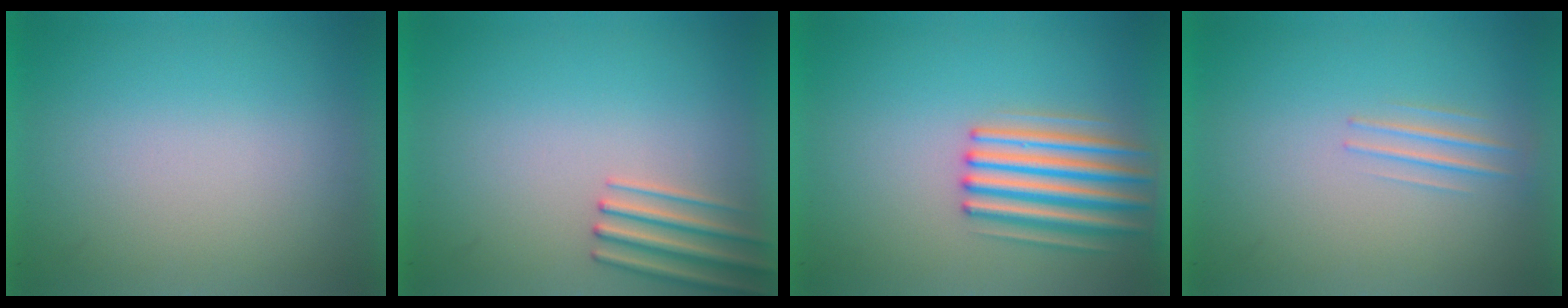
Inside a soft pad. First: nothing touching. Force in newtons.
{"total": 2.5}
{"total": 4.7}
{"total": 1.3}